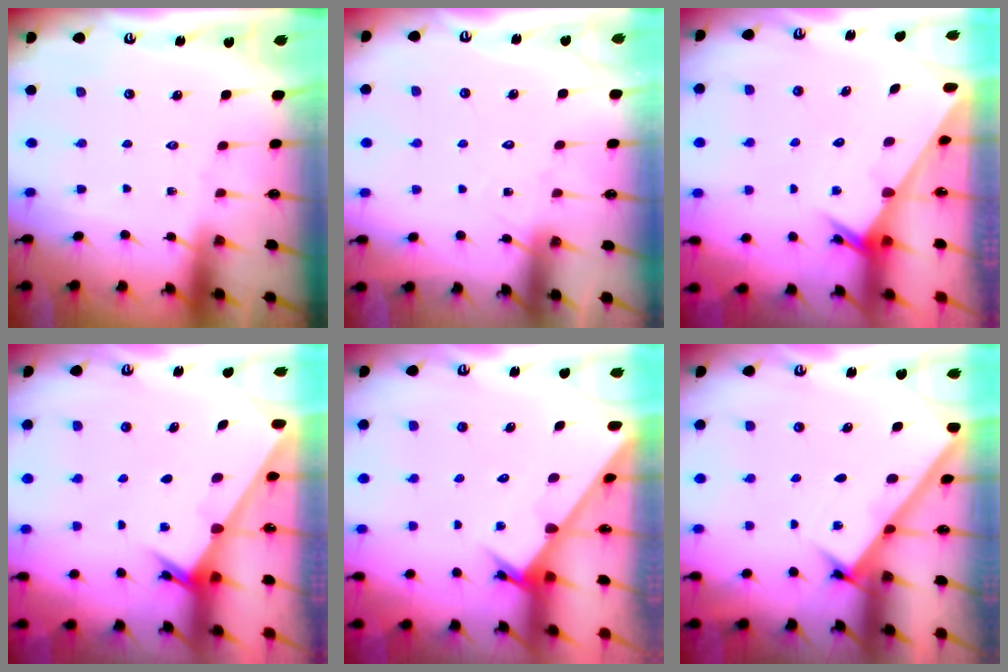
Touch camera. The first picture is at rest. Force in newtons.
{"total": 8.0, "press": 7.9, "slide": 0.5}
{"total": 2.0, "press": 2.0, "slide": 0.1}
{"total": 2.2, "press": 2.2, "slide": 0.2}
{"total": 2.9, "press": 2.9, "slide": 0.1}
{"total": 2.6, "press": 2.6, "slide": 0.3}